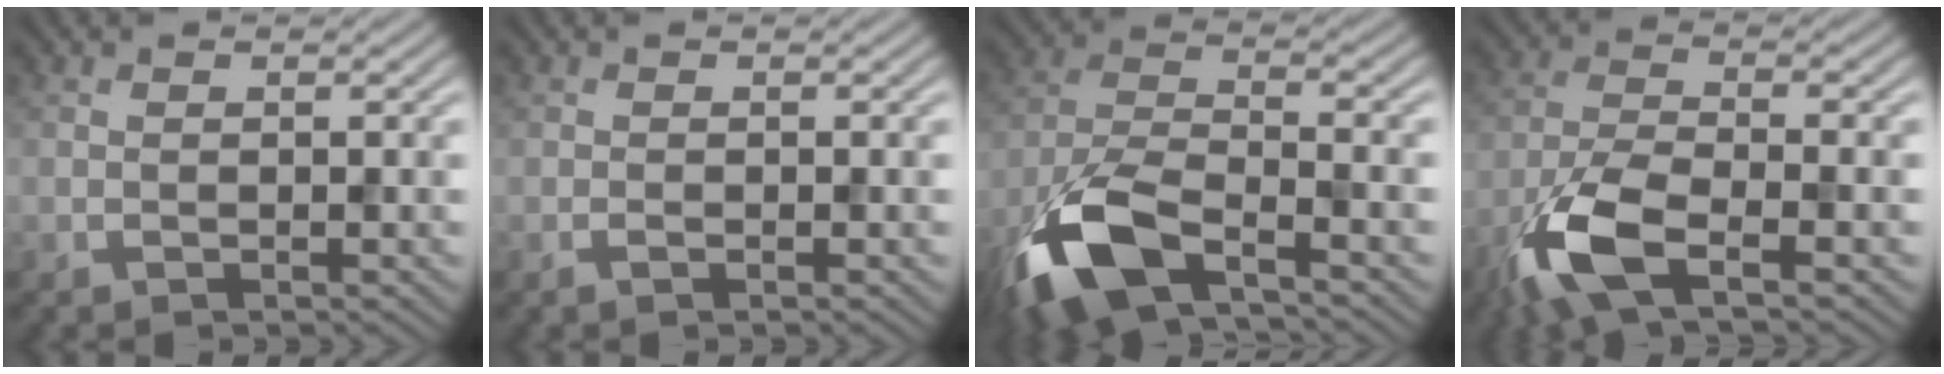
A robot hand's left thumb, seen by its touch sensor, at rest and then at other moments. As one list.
[{"total": 0.7, "force": [-0.4, 0.2, 0.5], "torque": [-0.010, -0.001, -0.005]}, {"total": 11.4, "force": [-6.9, 4.2, 8.0], "torque": [-0.174, -0.016, -0.152]}, {"total": 9.0, "force": [-4.8, 3.0, 7.0], "torque": [-0.157, -0.009, -0.111]}]